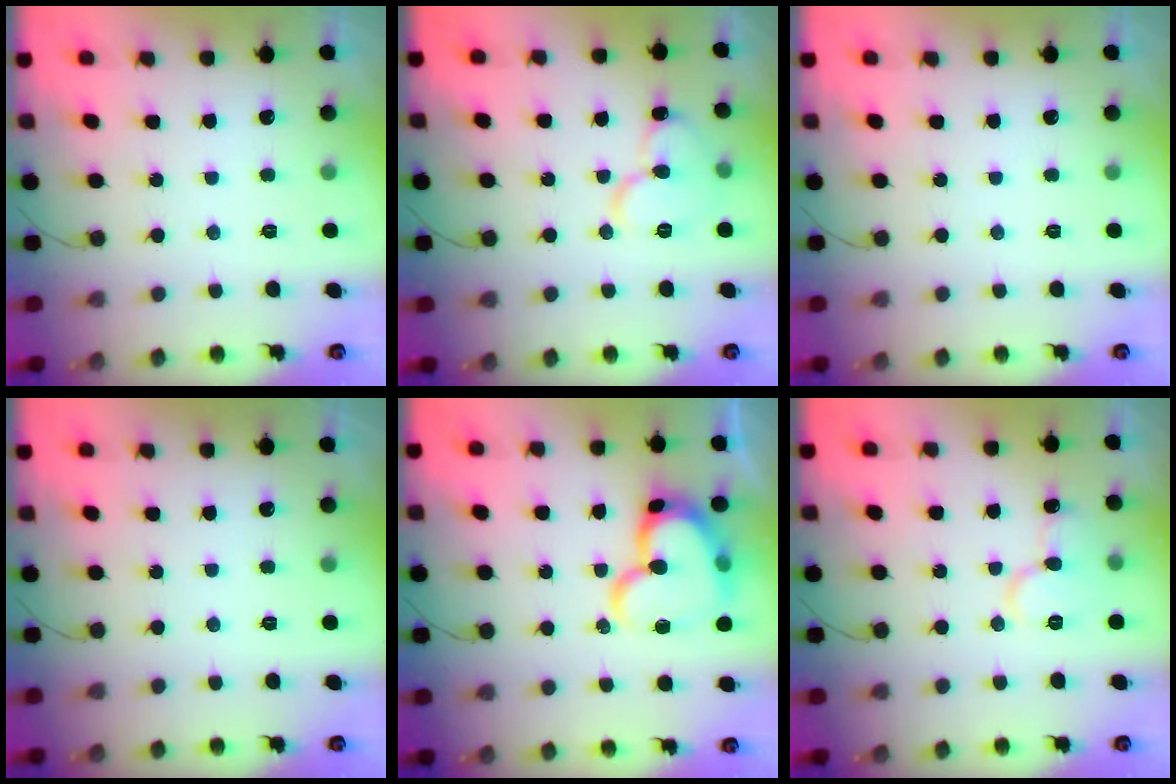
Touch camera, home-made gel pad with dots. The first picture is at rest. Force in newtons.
{"total": 10.3, "press": 10.2, "slide": 1.2}
{"total": 0.0}
{"total": 0.0}
{"total": 17.8, "press": 17.7, "slide": 1.8}
{"total": 9.4, "press": 9.3, "slide": 1.3}